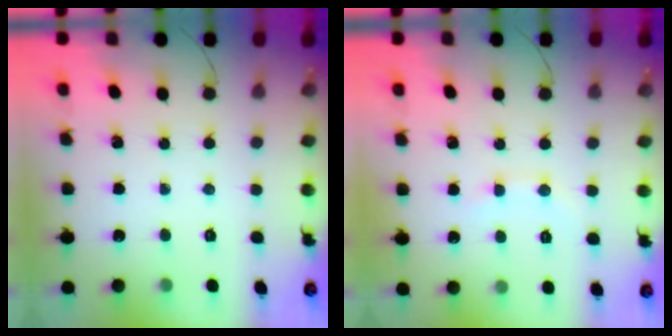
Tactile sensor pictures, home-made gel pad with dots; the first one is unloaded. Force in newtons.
{"total": 5.9, "press": 5.8, "slide": 1.2}